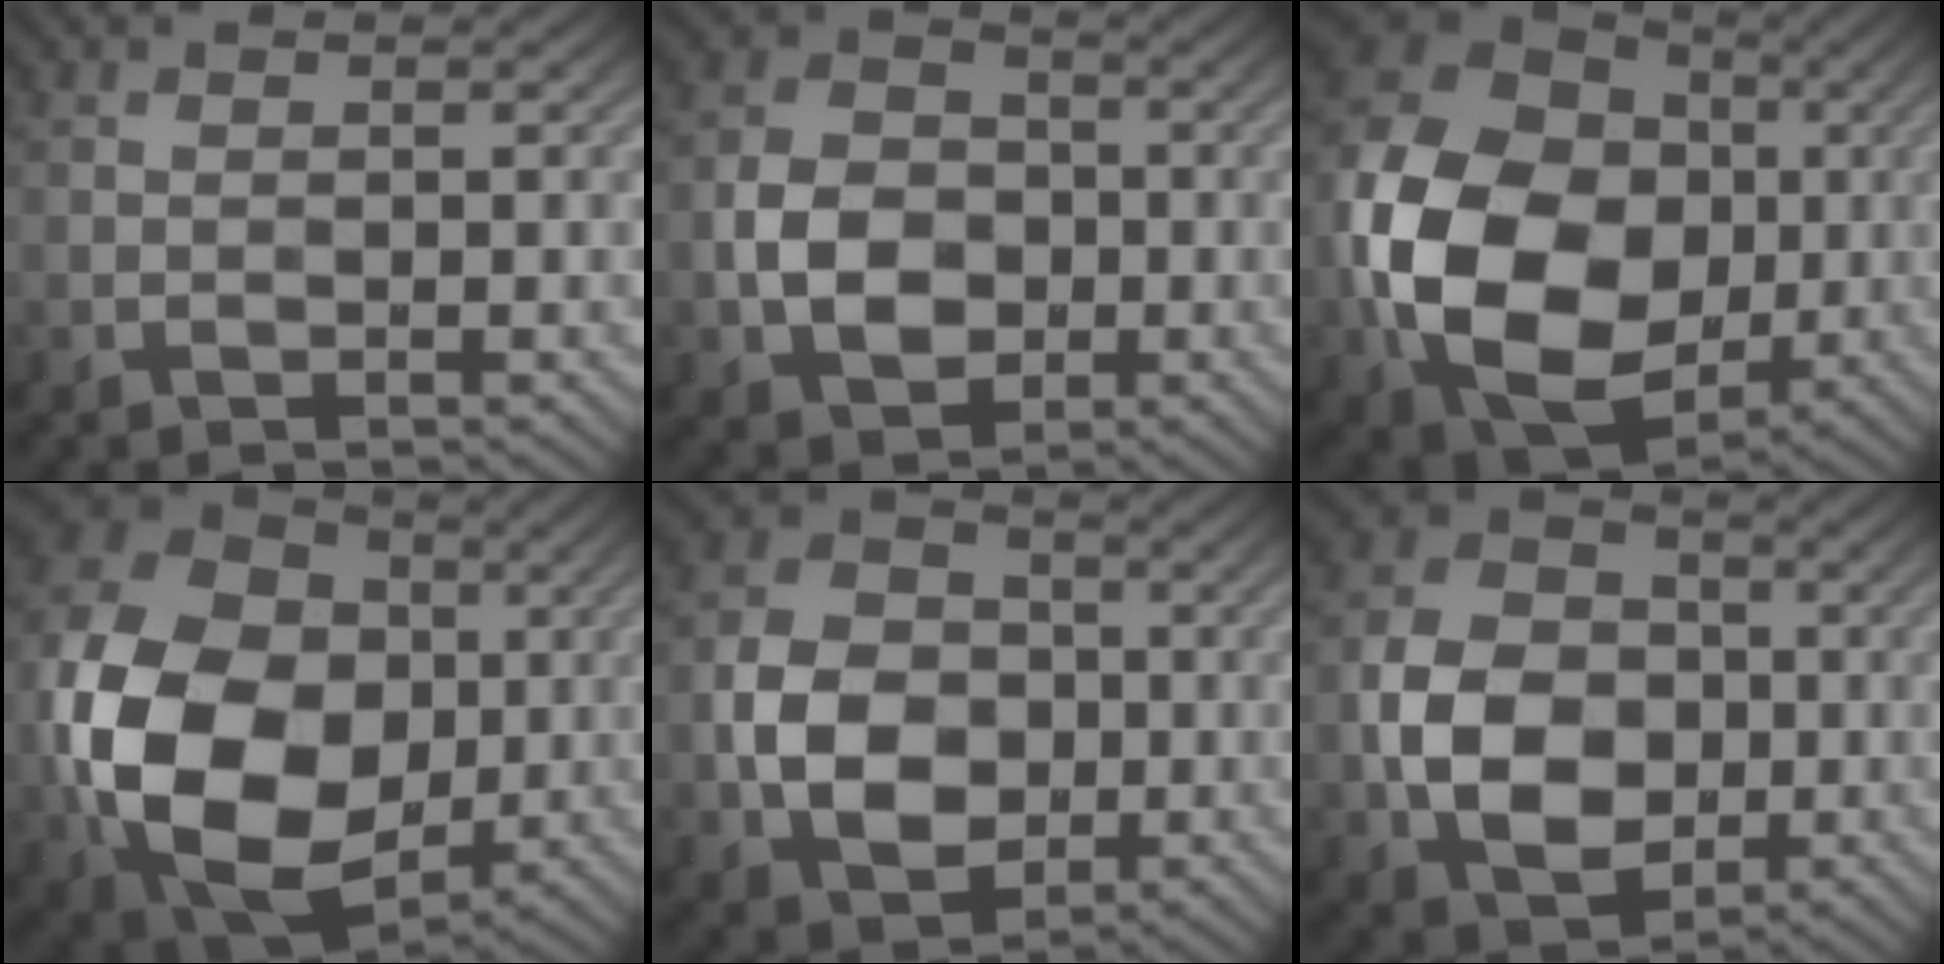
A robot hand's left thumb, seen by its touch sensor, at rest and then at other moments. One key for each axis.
{"total": 6.8, "fx": -1.4, "fy": 5.4, "fz": 4.0, "tx": -0.080, "ty": -0.003, "tz": -0.036}
{"total": 18.8, "fx": -2.3, "fy": 14.2, "fz": 12.1, "tx": -0.280, "ty": -0.025, "tz": -0.039}
{"total": 18.6, "fx": -2.3, "fy": 13.7, "fz": 12.3, "tx": -0.290, "ty": -0.031, "tz": -0.035}
{"total": 8.8, "fx": -1.4, "fy": 6.9, "fz": 5.3, "tx": -0.110, "ty": -0.005, "tz": -0.035}
{"total": 10.0, "fx": -1.5, "fy": 7.7, "fz": 6.2, "tx": -0.136, "ty": -0.005, "tz": -0.036}